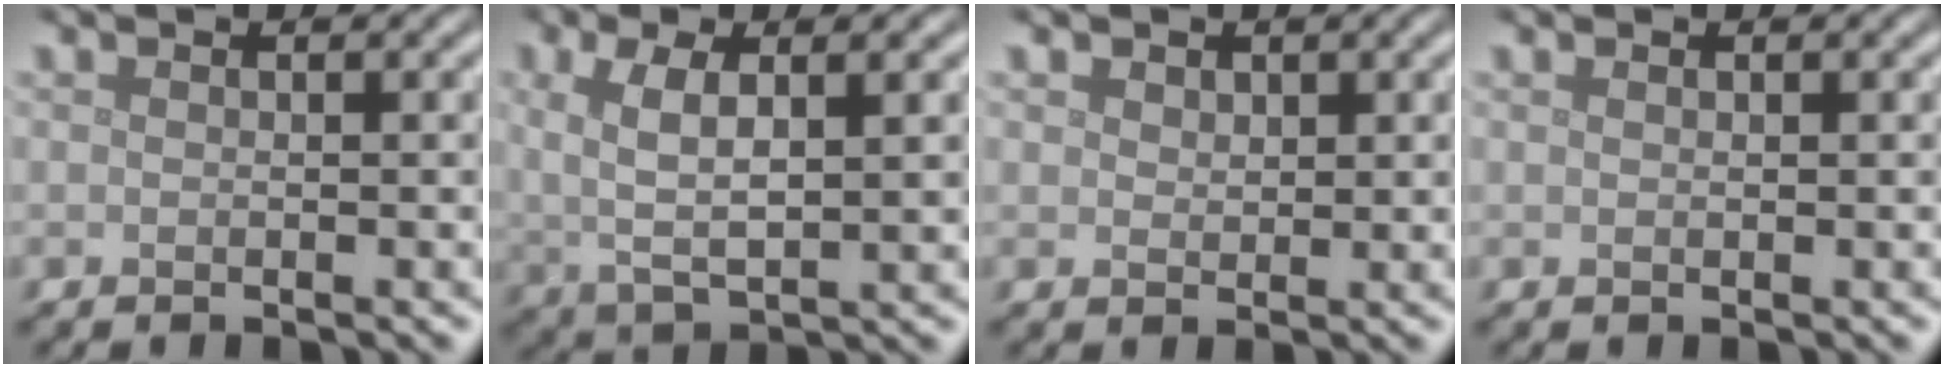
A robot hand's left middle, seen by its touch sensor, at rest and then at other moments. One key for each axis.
{"total": 4.6, "fx": 1.1, "fy": 1.8, "fz": 4.1, "tx": -0.088, "ty": -0.001, "tz": 0.024}
{"total": 1.2, "fx": 0.8, "fy": 0.8, "fz": 0.3, "tx": -0.007, "ty": 0.000, "tz": 0.013}
{"total": 0.0}